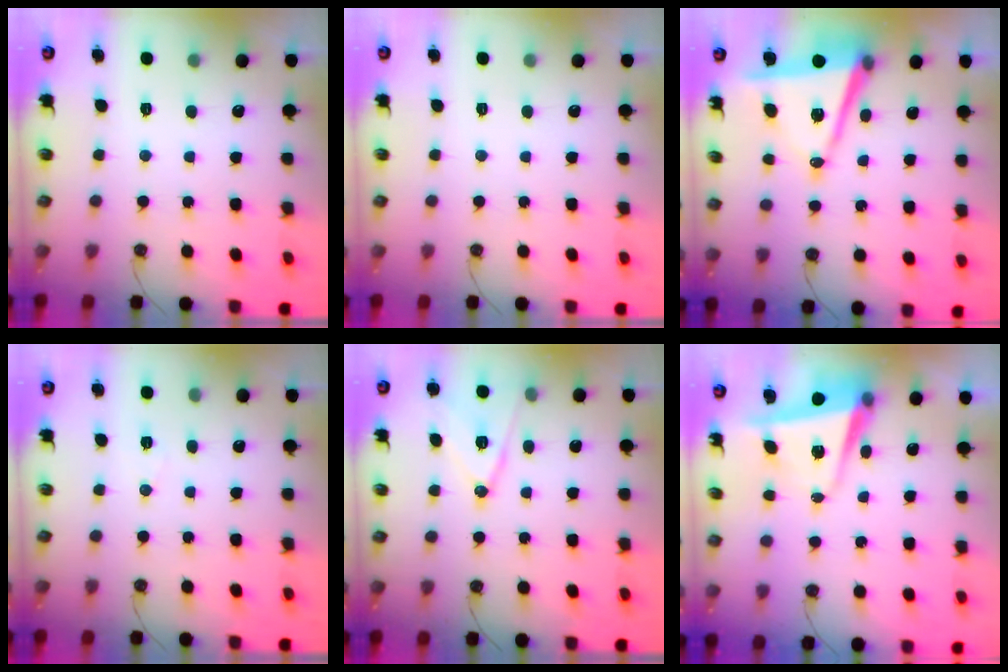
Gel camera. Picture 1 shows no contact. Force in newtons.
{"total": 0.0}
{"total": 11.0, "press": 10.1, "slide": 4.2}
{"total": 5.2, "press": 2.8, "slide": 4.3}
{"total": 12.8, "press": 12.4, "slide": 3.4}
{"total": 7.1, "press": 6.9, "slide": 1.5}